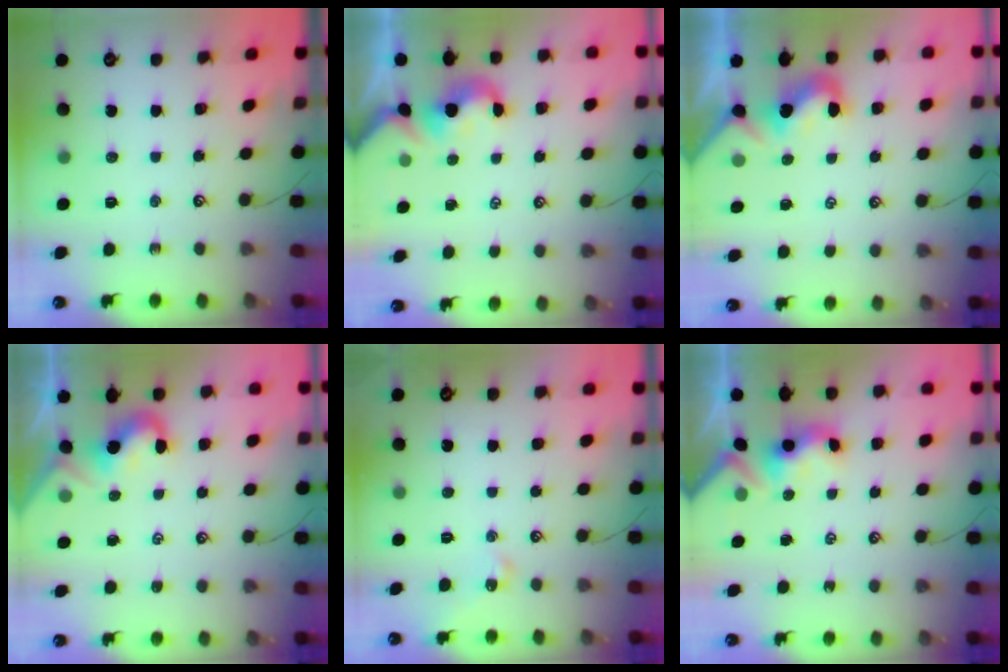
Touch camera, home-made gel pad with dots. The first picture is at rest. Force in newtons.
{"total": 1.2, "press": 1.1, "slide": 0.6}
{"total": 0.0}
{"total": 1.2, "press": 1.2, "slide": 0.3}
{"total": 1.9, "press": 1.8, "slide": 0.5}
{"total": 3.0, "press": 2.9, "slide": 0.6}